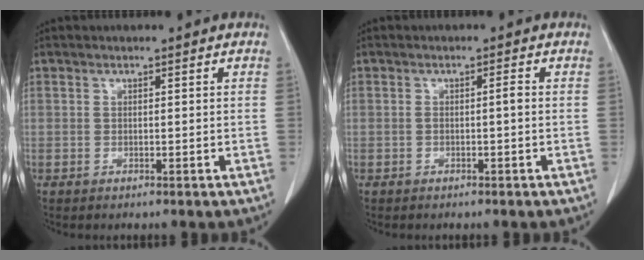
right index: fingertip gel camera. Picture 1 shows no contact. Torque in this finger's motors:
{"motor_torque": [0.08, 0.15, 0.02, 0.00]}